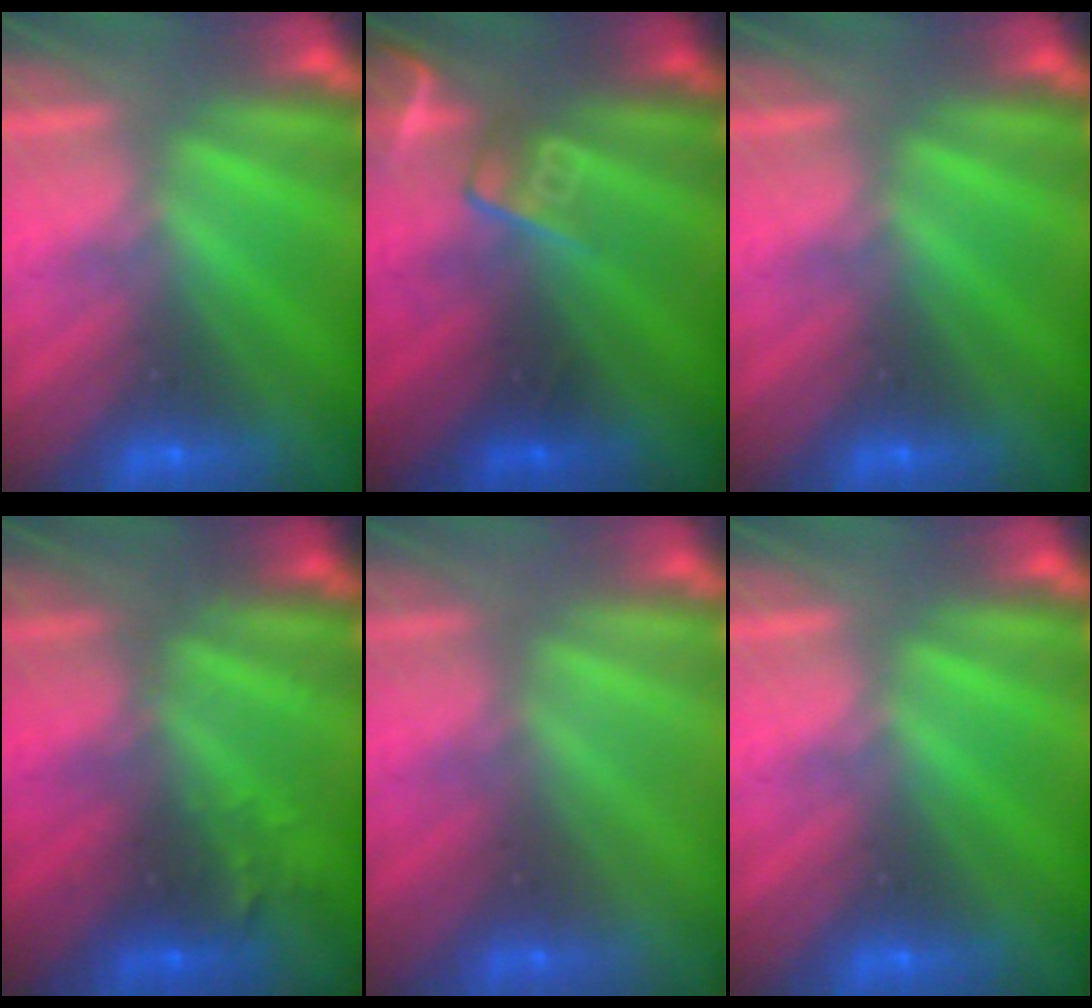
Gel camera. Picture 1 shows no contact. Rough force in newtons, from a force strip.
{"total": 2.7}
{"total": 0.0}
{"total": 2.8}
{"total": 2.9}
{"total": 0.0}